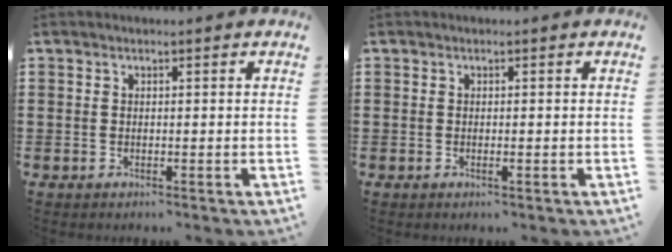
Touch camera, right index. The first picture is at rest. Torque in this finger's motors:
{"motor_torque": [-0.65, 0.45, -0.03, -0.01]}